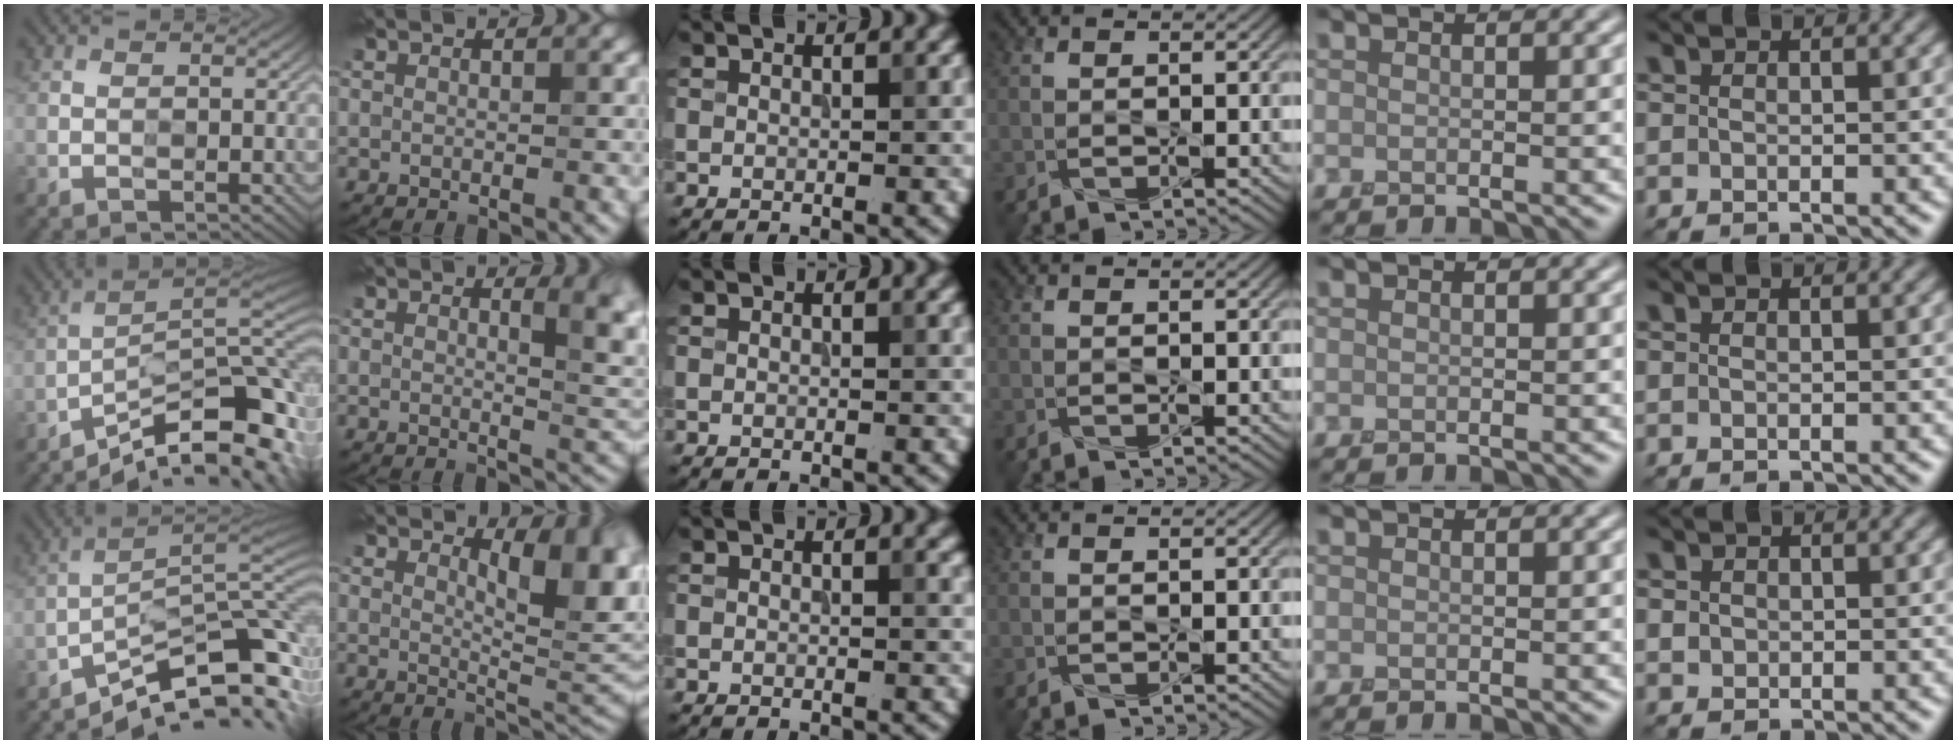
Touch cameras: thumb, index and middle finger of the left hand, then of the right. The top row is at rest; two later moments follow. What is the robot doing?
{"motion": "press", "object": "syringe"}